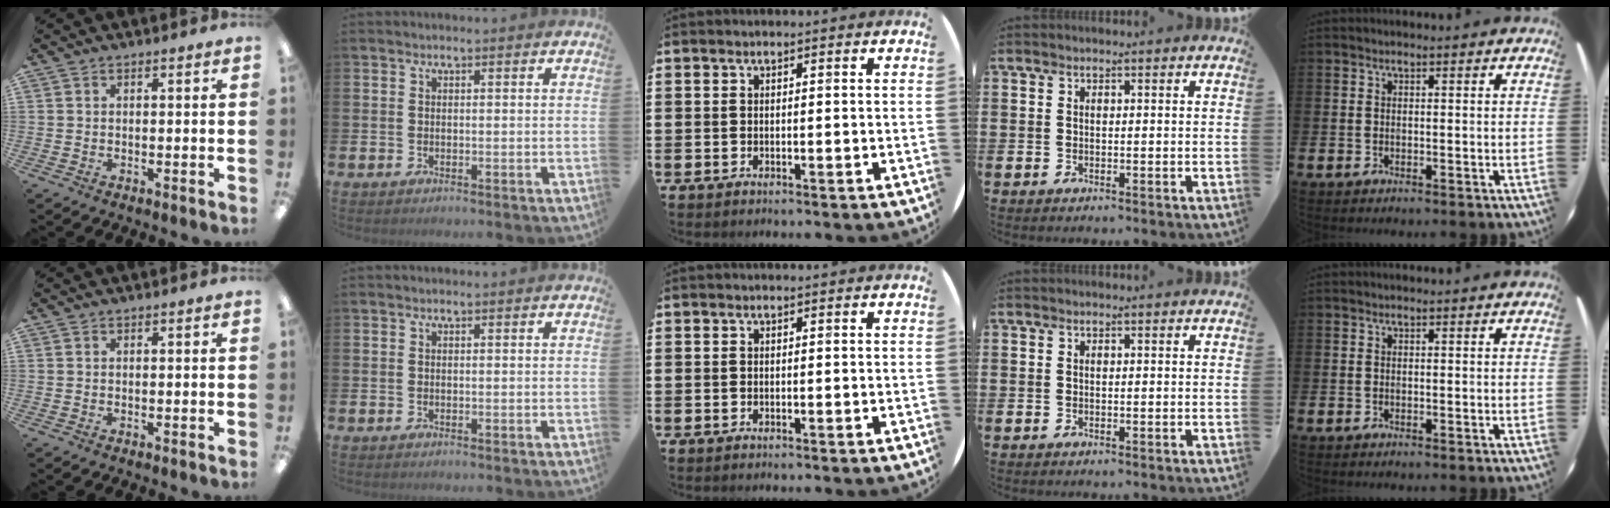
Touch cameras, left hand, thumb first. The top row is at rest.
{}